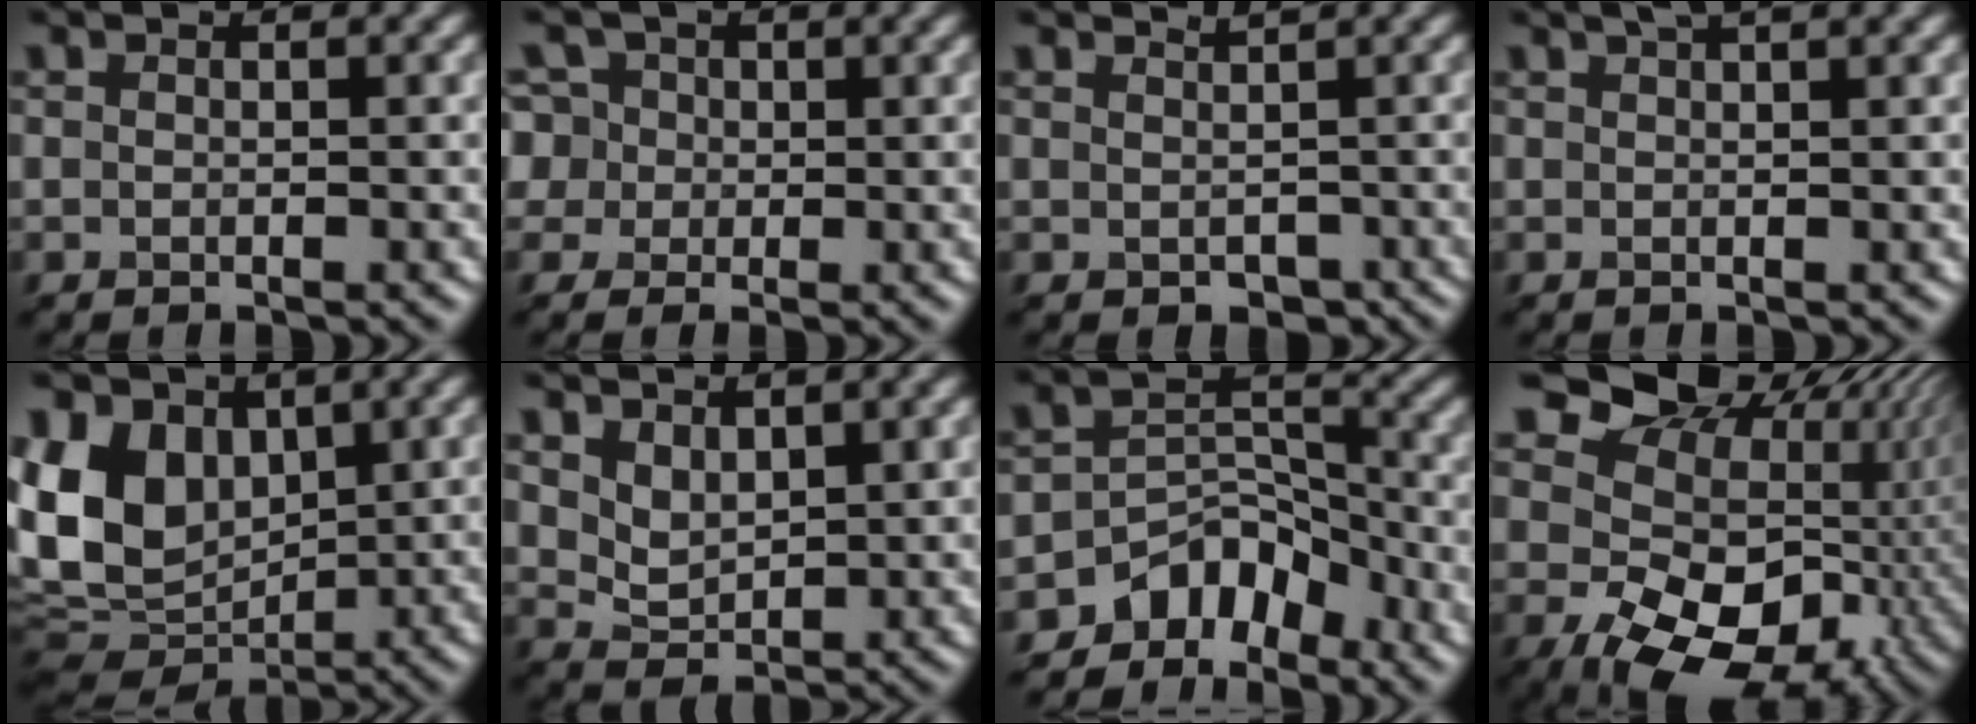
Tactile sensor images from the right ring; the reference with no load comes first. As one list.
[{"total": 5.6, "force": [1.9, 4.6, 2.6], "torque": [-0.053, 0.031, 0.003]}, {"total": 1.3, "force": [0.6, 0.8, 0.7], "torque": [-0.009, -0.009, 0.020]}, {"total": 2.7, "force": [1.8, 0.6, 1.9], "torque": [-0.015, 0.006, 0.019]}, {"total": 11.5, "force": [2.4, 8.4, 7.5], "torque": [-0.178, 0.001, 0.041]}, {"total": 3.3, "force": [2.1, 1.9, 1.8], "torque": [-0.042, -0.009, 0.042]}, {"total": 4.9, "force": [-3.5, 3.1, 1.3], "torque": [0.001, 0.007, -0.061]}, {"total": 19.0, "force": [2.3, 13.9, 12.7], "torque": [-0.196, -0.013, 0.064]}]